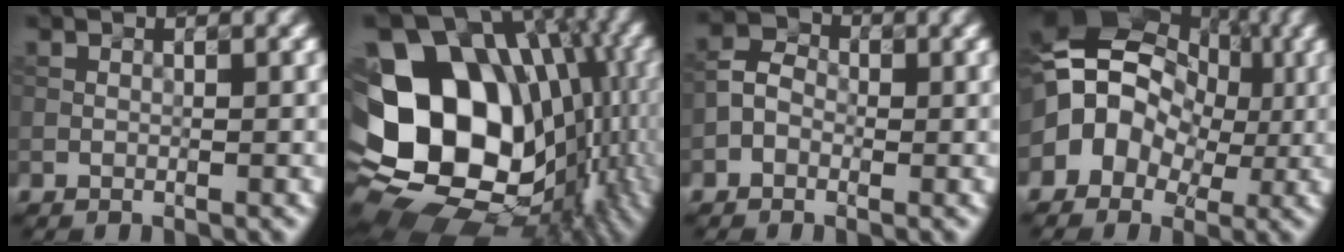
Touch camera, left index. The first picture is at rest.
{"total": 17.9, "force": [-1.0, 13.3, 12.0], "torque": [-0.202, 0.002, -0.004]}
{"total": 2.3, "force": [-0.7, 1.8, 1.2], "torque": [-0.024, 0.012, -0.025]}
{"total": 9.6, "force": [0.3, 7.5, 5.9], "torque": [-0.076, 0.021, -0.017]}